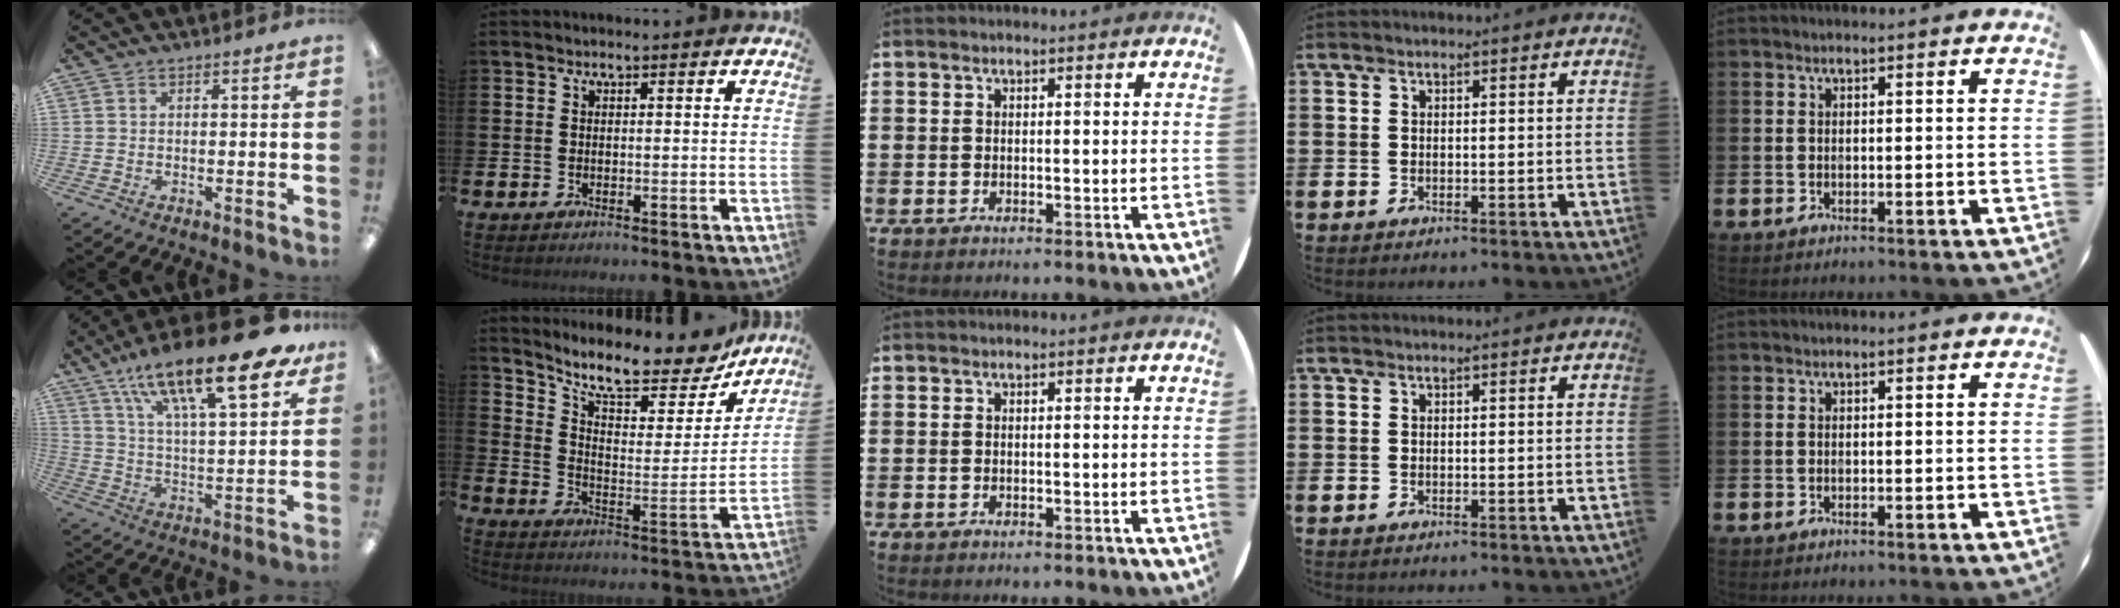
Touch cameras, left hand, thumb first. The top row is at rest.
{"thumb": {"total": 22.6, "force": [15.1, 6.7, 15.4], "torque": [-0.241, -0.088, 0.243]}, "index": {"total": 10.5, "force": [9.4, 2.2, 4.0], "torque": [-0.098, -0.066, 0.163]}}